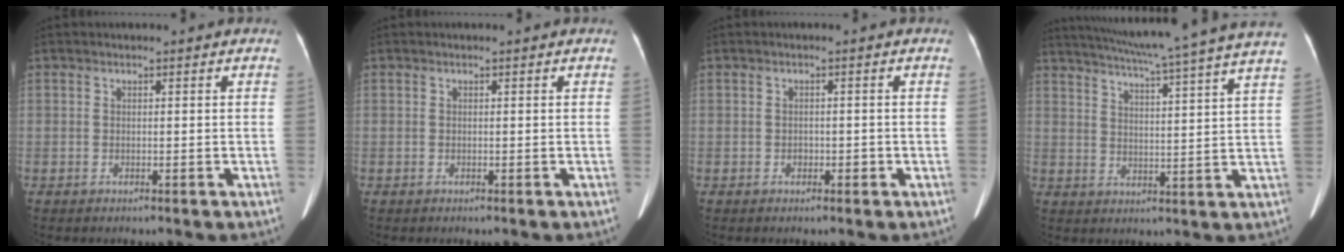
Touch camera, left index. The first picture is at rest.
{"total": 0.0}
{"total": 1.0, "force": [-0.6, 0.7, 0.4], "torque": [-0.009, 0.000, -0.009]}
{"total": 21.8, "force": [18.9, -1.9, 10.8], "torque": [-0.187, -0.027, 0.246]}